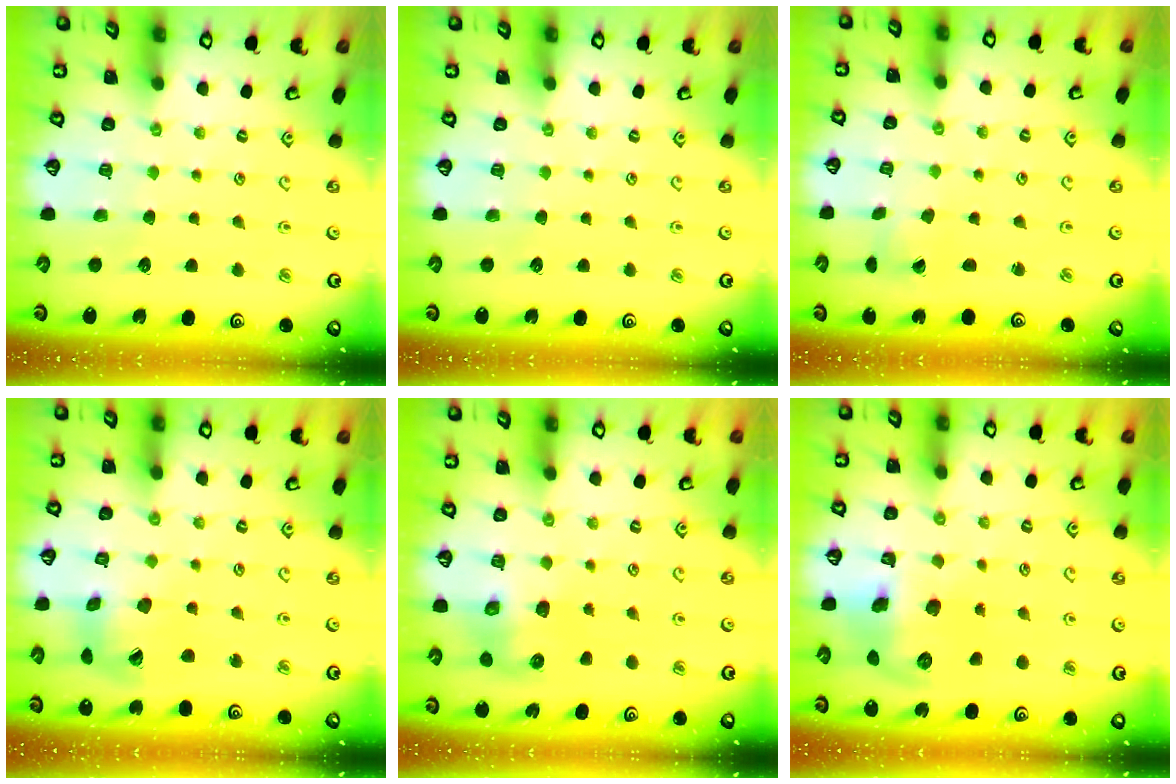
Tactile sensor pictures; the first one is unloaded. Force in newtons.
{"total": 0.0}
{"total": 2.8, "press": 2.8, "slide": 0.2}
{"total": 11.3, "press": 11.2, "slide": 1.6}
{"total": 7.9, "press": 7.7, "slide": 1.6}
{"total": 12.2, "press": 12.0, "slide": 2.2}